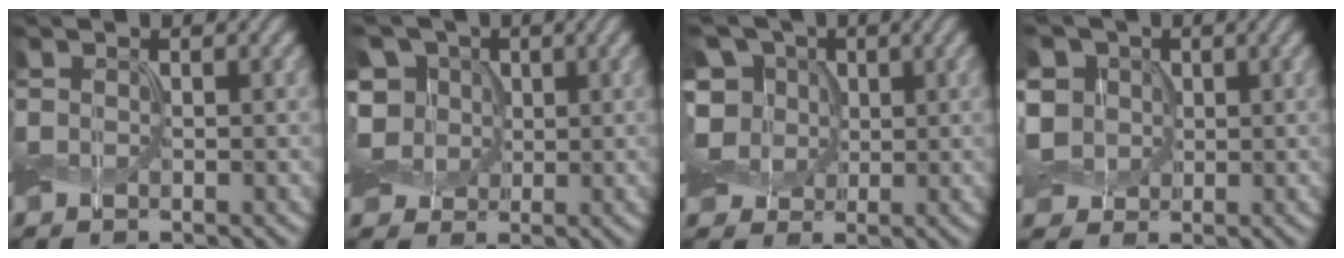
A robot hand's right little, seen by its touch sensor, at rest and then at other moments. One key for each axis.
{"total": 7.3, "fx": 1.7, "fy": 6.0, "fz": 3.6, "tx": -0.093, "ty": 0.030, "tz": 0.013}
{"total": 8.3, "fx": 2.0, "fy": 6.8, "fz": 4.3, "tx": -0.101, "ty": 0.034, "tz": 0.014}
{"total": 6.9, "fx": 1.5, "fy": 5.7, "fz": 3.5, "tx": -0.099, "ty": 0.034, "tz": 0.010}